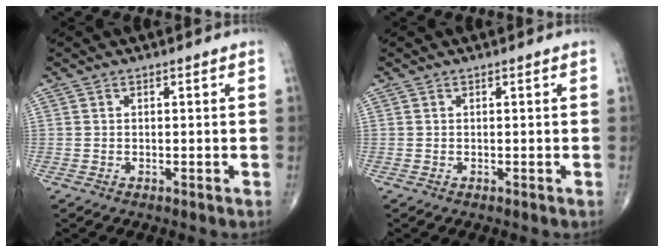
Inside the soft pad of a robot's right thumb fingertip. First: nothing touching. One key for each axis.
{"total": 0.0}